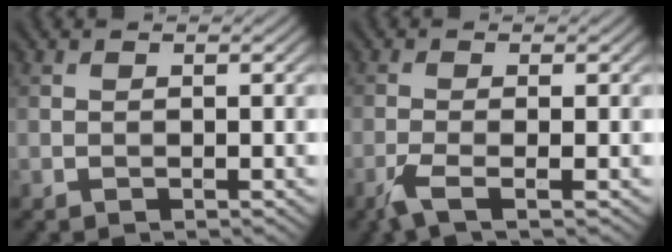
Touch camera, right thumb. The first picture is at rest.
{"total": 3.2, "force": [-1.6, 0.4, 2.7], "torque": [-0.058, 0.001, -0.047]}